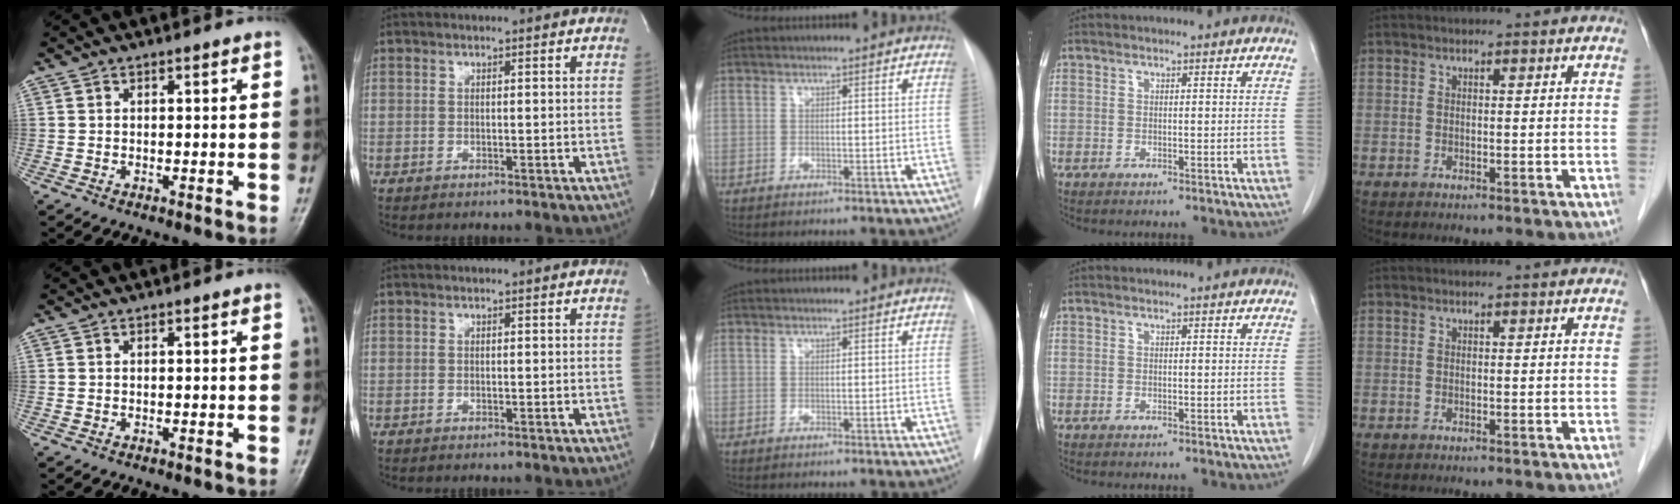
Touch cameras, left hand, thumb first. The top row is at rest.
{}